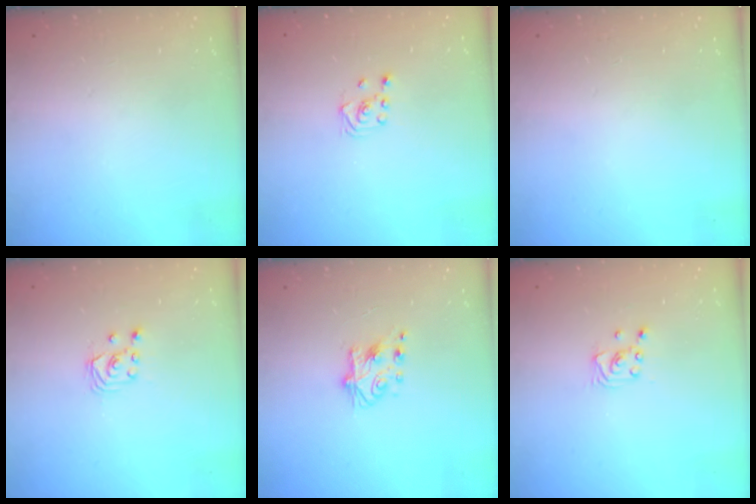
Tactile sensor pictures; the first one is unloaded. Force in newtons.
{"total": 2.3, "press": 2.2, "slide": 0.7}
{"total": 0.0}
{"total": 2.6, "press": 2.6, "slide": 0.3}
{"total": 6.4, "press": 6.4, "slide": 0.5}
{"total": 2.2, "press": 2.2, "slide": 0.2}